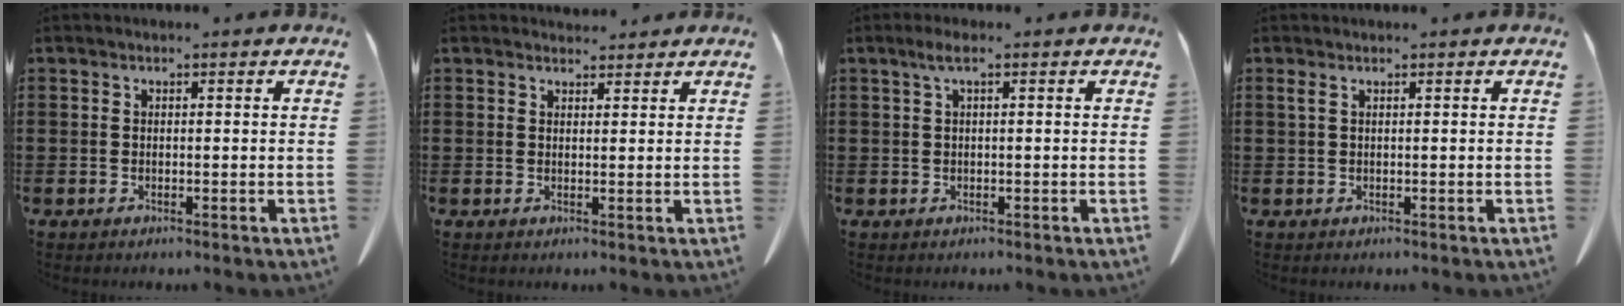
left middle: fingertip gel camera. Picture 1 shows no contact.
{"total": 1.9, "force": [1.8, 0.5, 0.1], "torque": [0.003, -0.001, 0.033]}
{"total": 1.8, "force": [0.4, 0.1, 1.8], "torque": [-0.034, 0.000, 0.007]}
{"total": 0.9, "force": [0.3, 0.2, 0.8], "torque": [-0.019, 0.000, 0.004]}